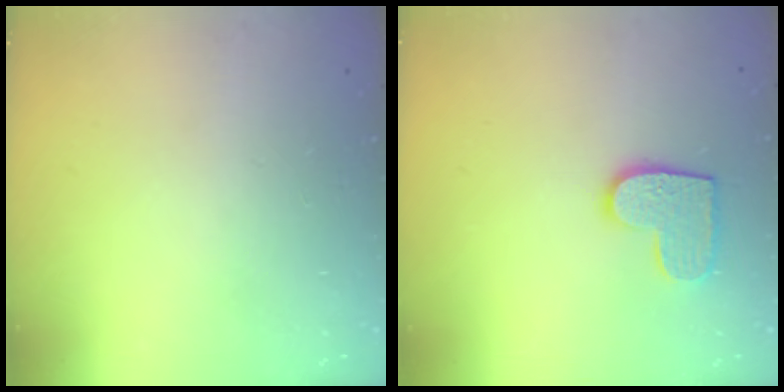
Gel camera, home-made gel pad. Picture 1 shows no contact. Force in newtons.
{"total": 10.5, "press": 10.5, "slide": 0.6}